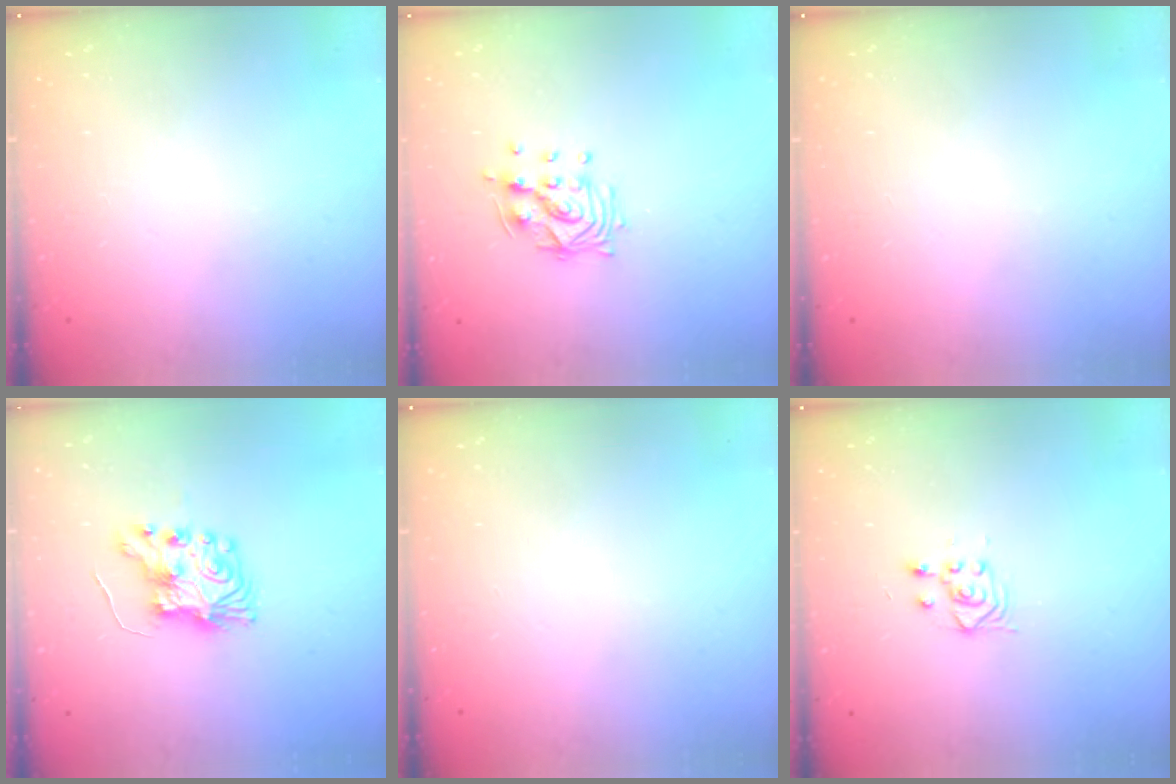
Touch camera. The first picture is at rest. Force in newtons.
{"total": 10.6, "press": 10.6, "slide": 0.5}
{"total": 0.0}
{"total": 9.1, "press": 9.1, "slide": 0.3}
{"total": 0.0}
{"total": 3.0, "press": 2.6, "slide": 1.3}